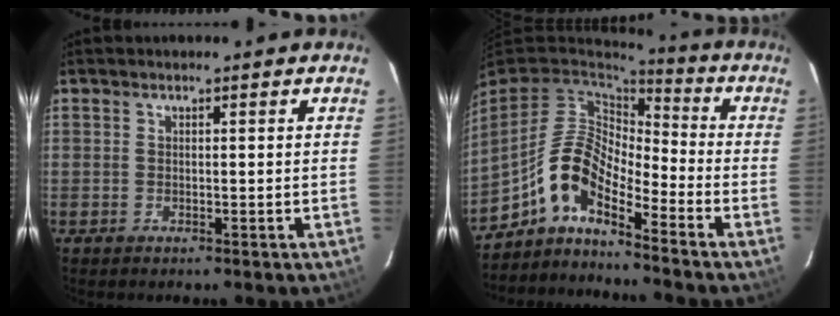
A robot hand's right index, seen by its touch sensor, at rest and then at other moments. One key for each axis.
{"total": 9.9, "fx": -6.2, "fy": 3.5, "fz": 7.0, "tx": -0.136, "ty": 0.016, "tz": -0.131}